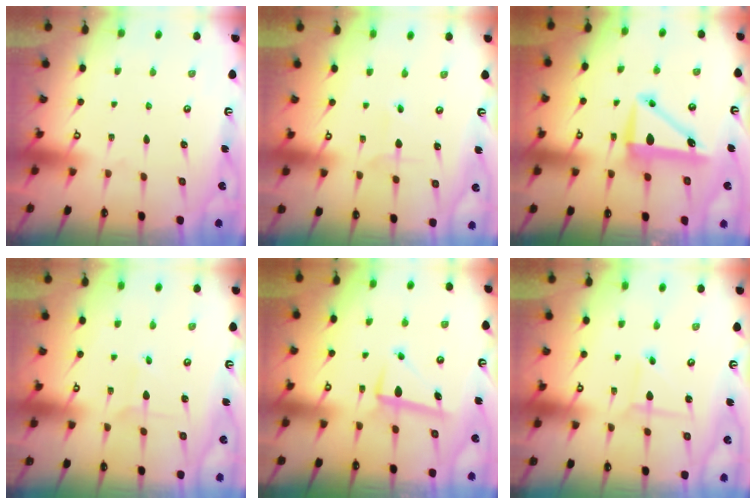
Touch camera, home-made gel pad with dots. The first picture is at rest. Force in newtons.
{"total": 1.9, "press": 1.9, "slide": 0.1}
{"total": 9.1, "press": 9.0, "slide": 1.6}
{"total": 2.2, "press": 2.2, "slide": 0.1}
{"total": 6.8, "press": 6.6, "slide": 1.5}
{"total": 1.8, "press": 1.8, "slide": 0.2}